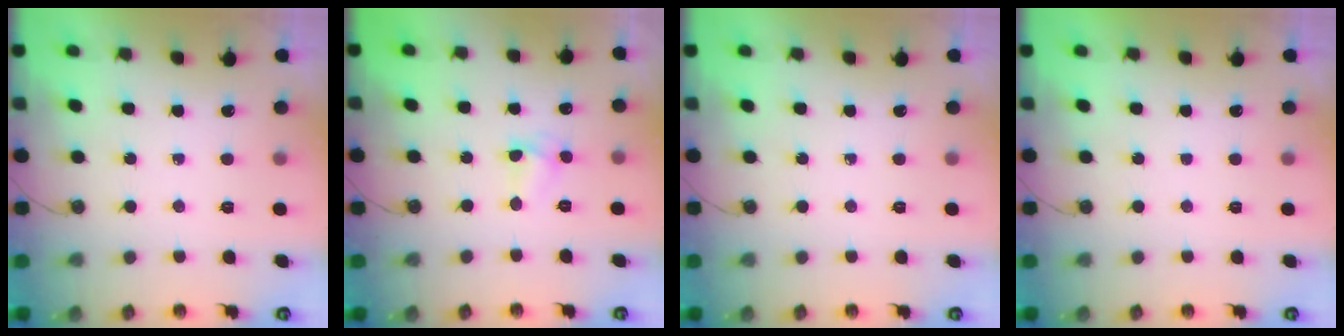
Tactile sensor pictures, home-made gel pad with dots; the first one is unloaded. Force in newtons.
{"total": 3.9, "press": 3.9, "slide": 0.4}
{"total": 0.0}
{"total": 0.0}